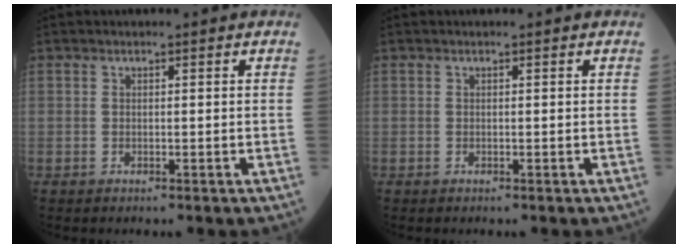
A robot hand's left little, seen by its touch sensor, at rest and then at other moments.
{"total": 0.0}